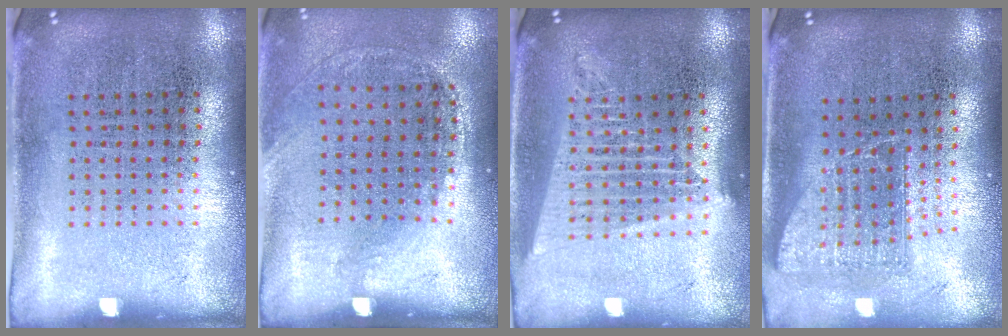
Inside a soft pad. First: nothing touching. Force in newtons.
{"total": 1.3, "press": 0.9, "slide": 0.9}
{"total": 1.8, "press": 1.6, "slide": 0.9}
{"total": 1.5, "press": 1.2, "slide": 0.9}